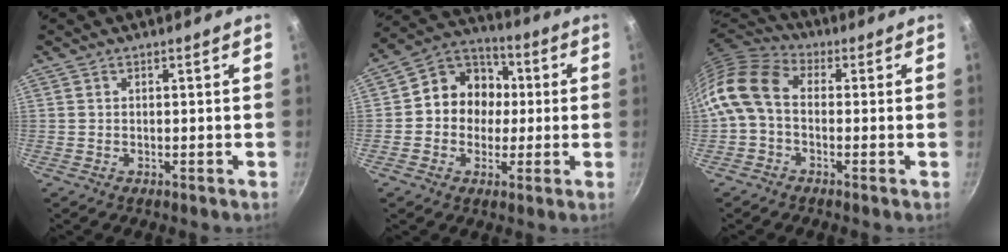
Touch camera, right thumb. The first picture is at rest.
{"total": 11.9, "force": [0.3, 10.5, 5.6], "torque": [-0.040, 0.028, -0.017]}
{"total": 11.6, "force": [-0.9, 8.1, 8.3], "torque": [-0.167, 0.033, -0.038]}